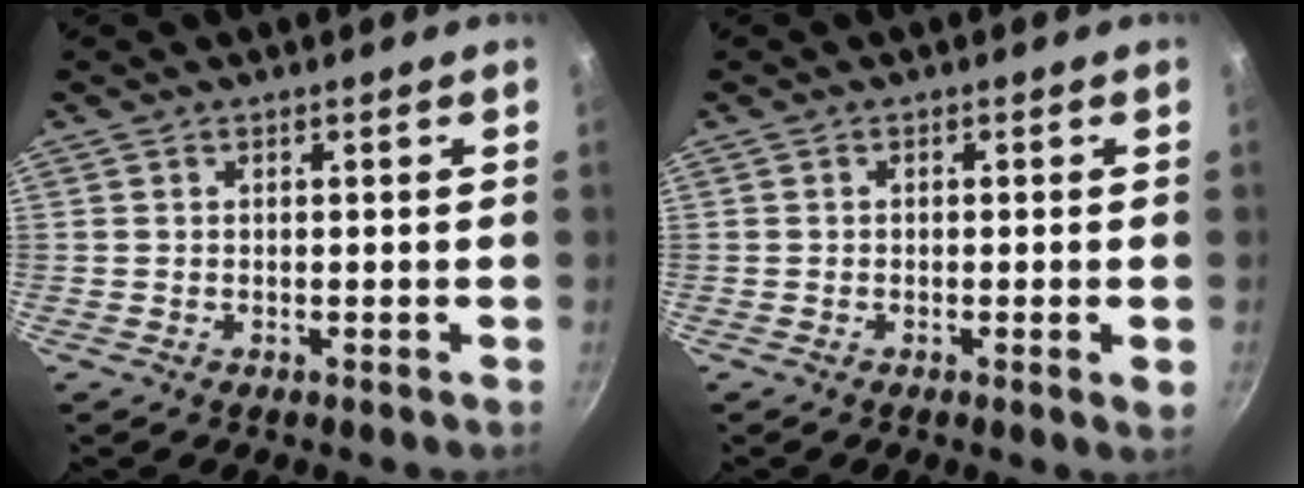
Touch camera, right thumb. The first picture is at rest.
{"total": 1.8, "force": [-0.4, 0.1, 1.8], "torque": [-0.028, -0.005, -0.009]}